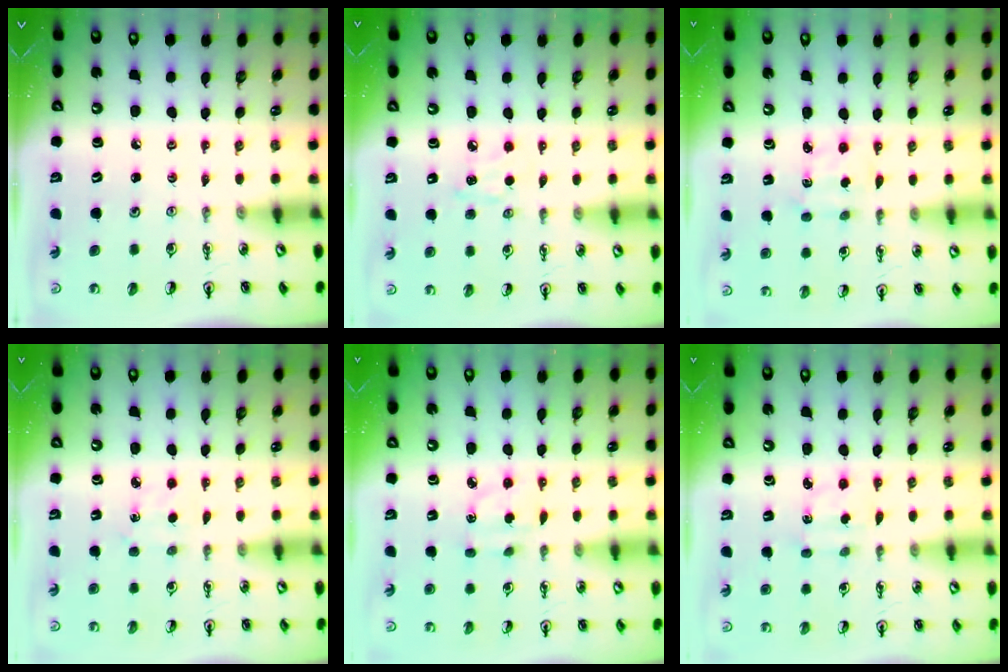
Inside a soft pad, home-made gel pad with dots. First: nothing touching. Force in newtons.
{"total": 5.9, "press": 5.8, "slide": 0.7}
{"total": 2.3, "press": 2.3, "slide": 0.4}
{"total": 2.6, "press": 2.6, "slide": 0.4}
{"total": 2.2, "press": 2.2, "slide": 0.2}
{"total": 2.1, "press": 2.0, "slide": 0.6}